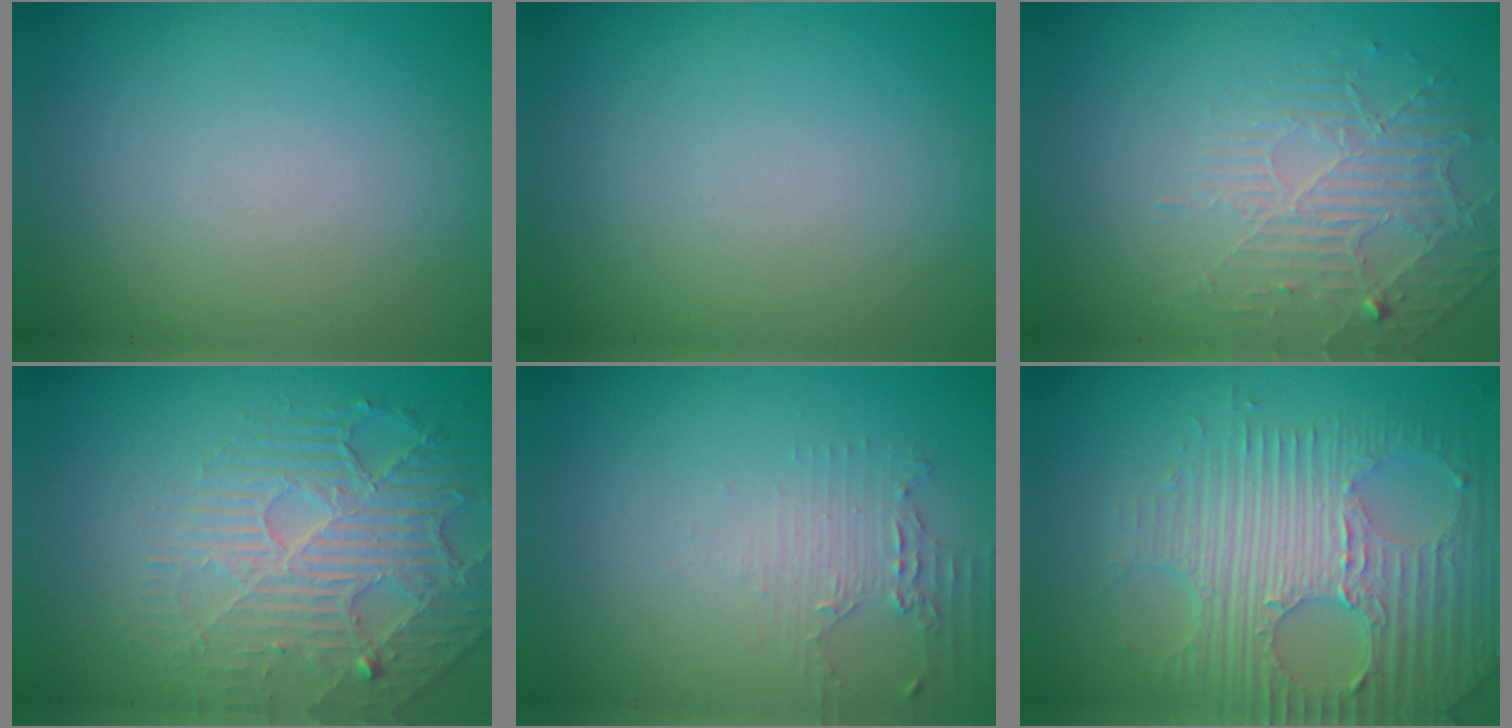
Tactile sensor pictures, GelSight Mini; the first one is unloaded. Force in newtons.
{"total": 0.0}
{"total": 2.3, "press": 1.7, "slide": 1.6}
{"total": 4.5, "press": 4.2, "slide": 1.7}
{"total": 2.2, "press": 1.6, "slide": 1.5}
{"total": 7.5, "press": 5.2, "slide": 5.4}